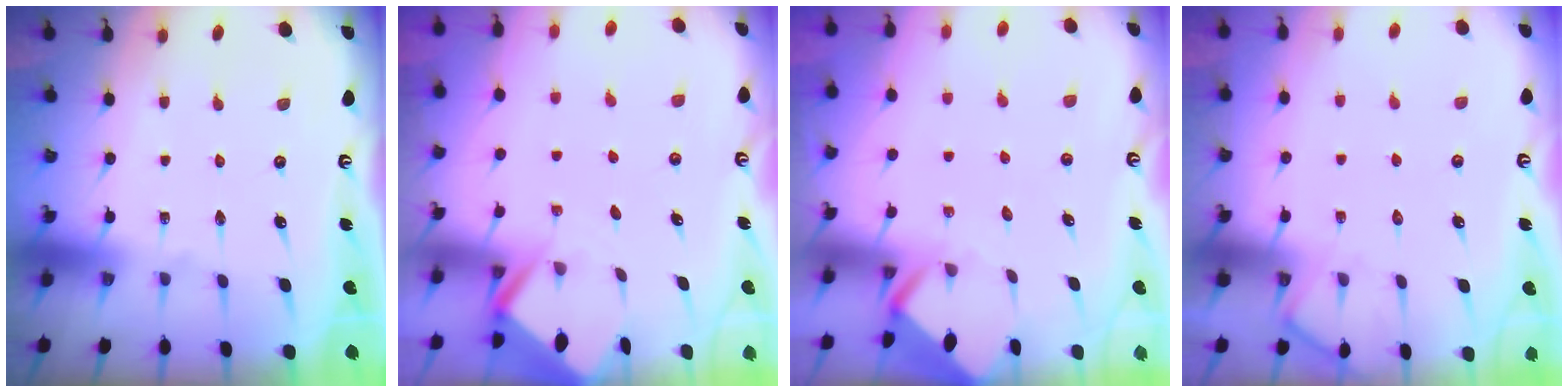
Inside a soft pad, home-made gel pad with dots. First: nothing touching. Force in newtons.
{"total": 2.4, "press": 2.4, "slide": 0.1}
{"total": 3.4, "press": 3.4, "slide": 0.2}
{"total": 7.2, "press": 7.1, "slide": 0.9}